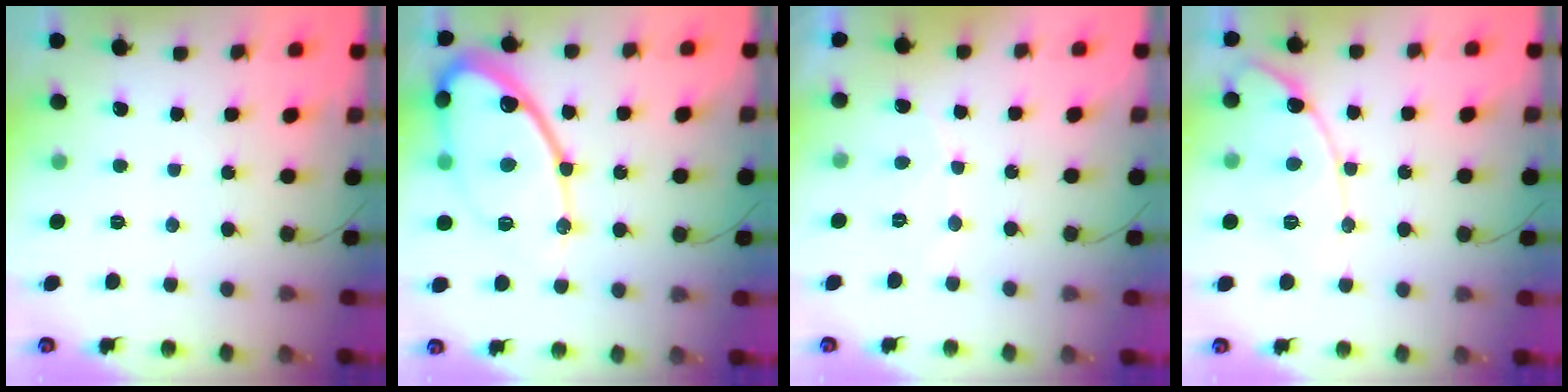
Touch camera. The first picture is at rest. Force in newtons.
{"total": 20.5, "press": 20.4, "slide": 2.0}
{"total": 4.6, "press": 4.6, "slide": 0.3}
{"total": 13.2, "press": 13.1, "slide": 0.9}